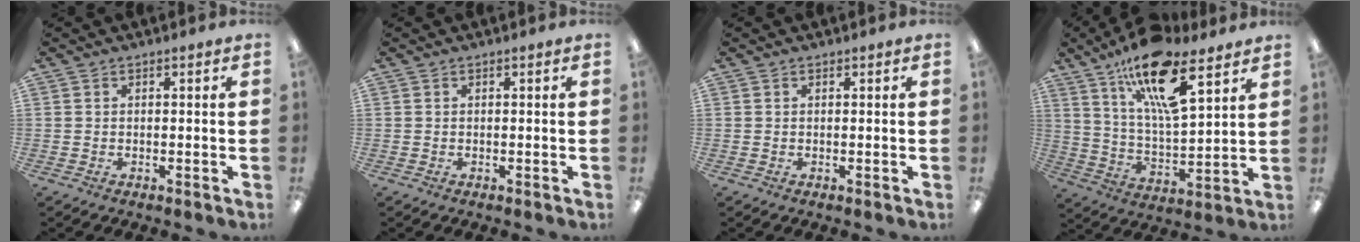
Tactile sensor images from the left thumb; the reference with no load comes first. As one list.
[{"total": 0.0}, {"total": 0.0}, {"total": 19.2, "force": [12.3, 6.4, 13.3], "torque": [-0.219, -0.063, 0.205]}]